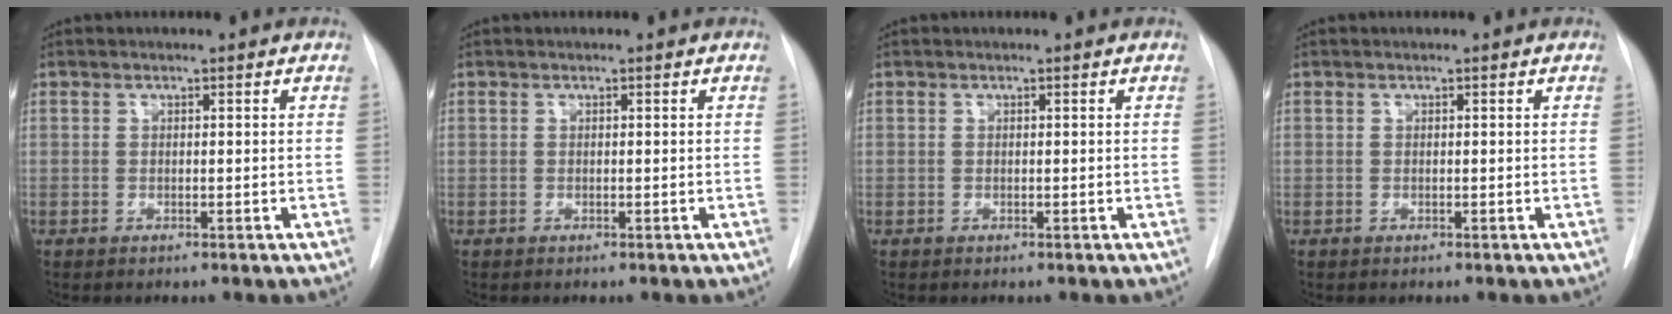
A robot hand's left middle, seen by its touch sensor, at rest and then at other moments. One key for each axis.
{"total": 0.0}
{"total": 0.0}
{"total": 0.0}